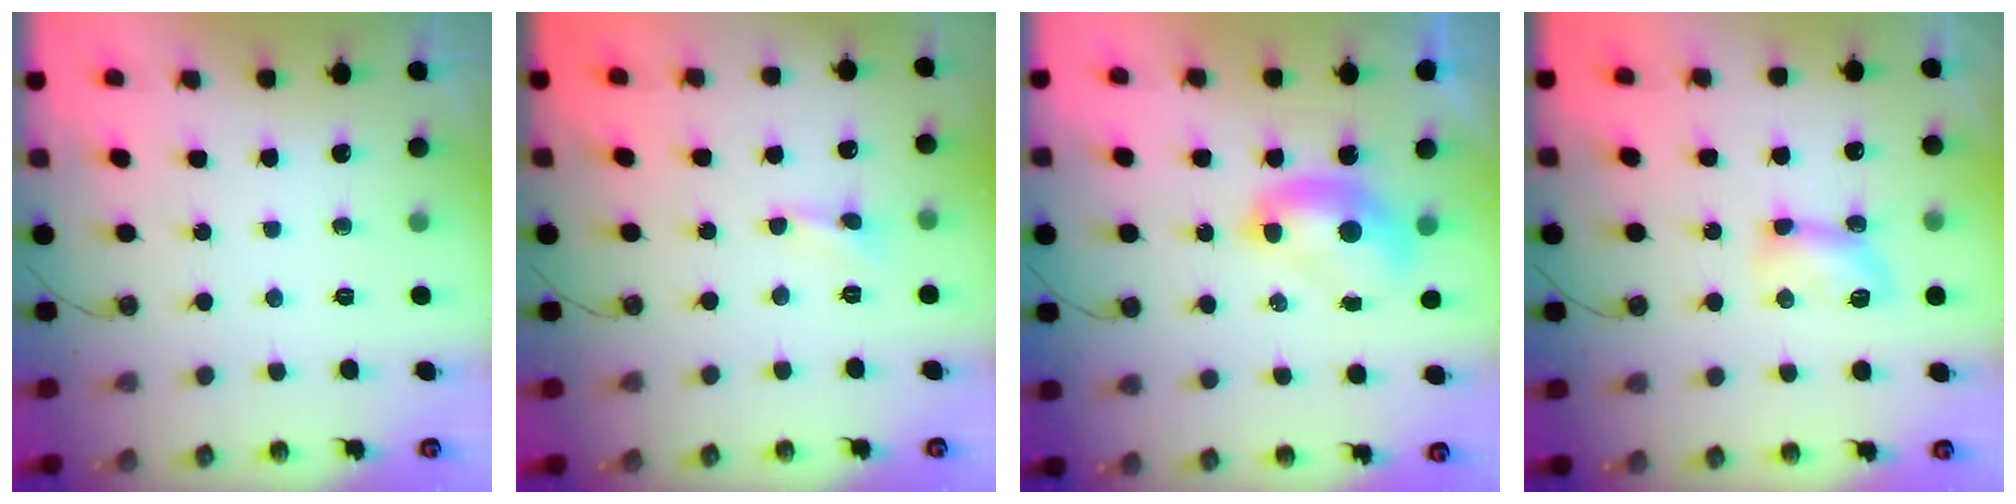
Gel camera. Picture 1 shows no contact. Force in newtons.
{"total": 1.7, "press": 1.6, "slide": 0.5}
{"total": 2.0, "press": 2.0, "slide": 0.2}
{"total": 5.2, "press": 5.1, "slide": 0.6}